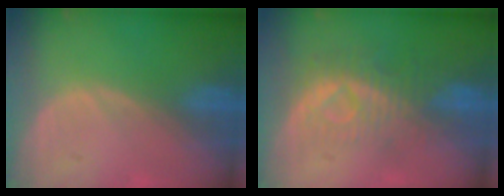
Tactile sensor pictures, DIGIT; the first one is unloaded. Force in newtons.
{"total": 8.3, "press": 7.5, "slide": 3.7}